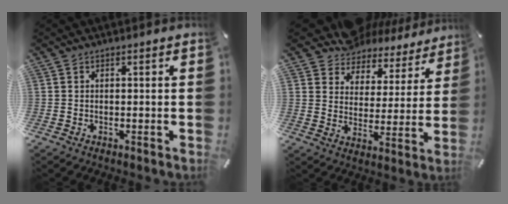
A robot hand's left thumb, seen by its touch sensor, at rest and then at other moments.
{"total": 8.4, "force": [7.4, 3.8, -0.4], "torque": [-0.010, -0.078, 0.133]}